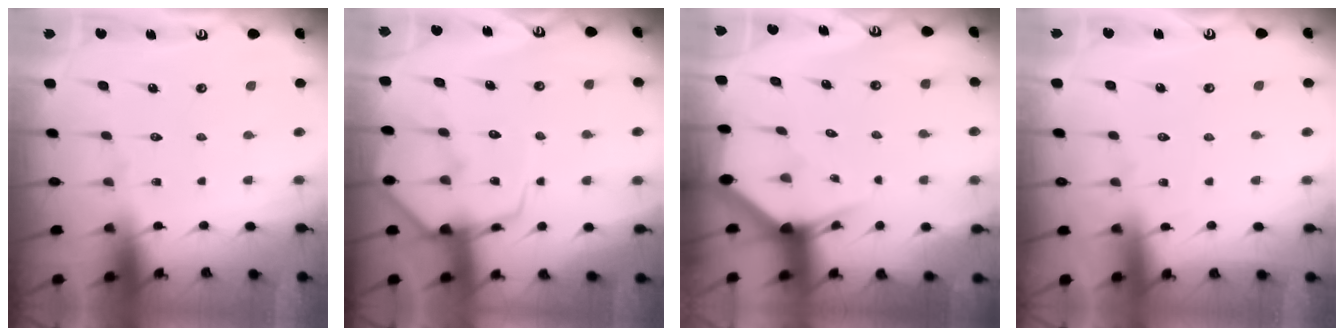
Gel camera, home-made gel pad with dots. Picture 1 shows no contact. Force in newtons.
{"total": 8.8, "press": 8.7, "slide": 1.0}
{"total": 3.0, "press": 3.0, "slide": 0.1}
{"total": 3.1, "press": 3.1, "slide": 0.4}